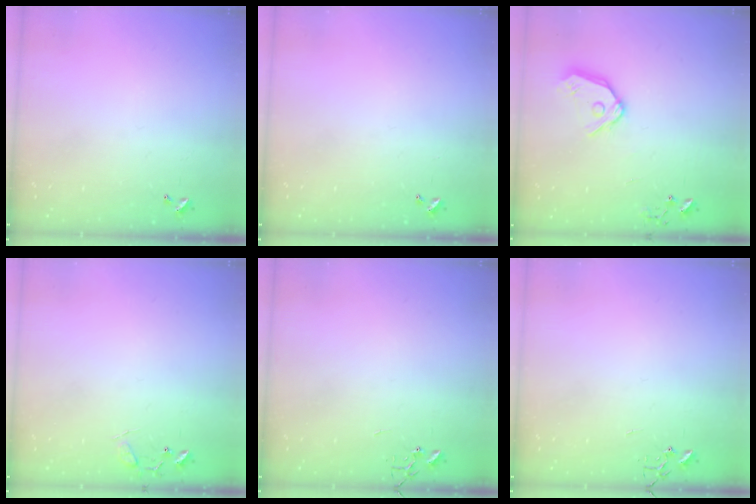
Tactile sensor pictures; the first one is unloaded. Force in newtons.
{"total": 0.0}
{"total": 12.2, "press": 12.1, "slide": 1.5}
{"total": 8.0, "press": 8.0, "slide": 0.5}
{"total": 0.0}
{"total": 0.0}